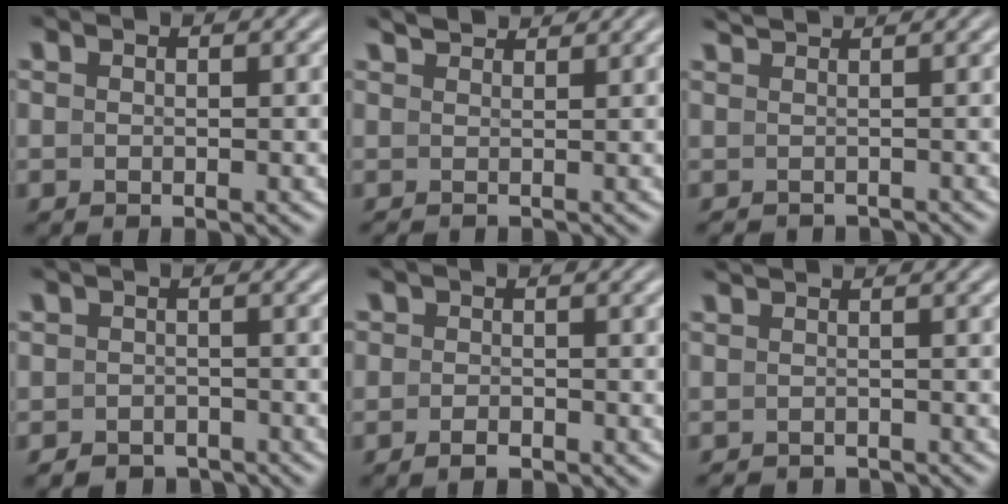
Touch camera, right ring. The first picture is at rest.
{"total": 1.3, "force": [1.2, -0.1, 0.2], "torque": [0.004, -0.008, 0.033]}
{"total": 0.7, "force": [-0.7, -0.1, 0.2], "torque": [0.002, -0.012, 0.001]}
{"total": 3.9, "force": [-3.6, 1.5, -0.1], "torque": [0.006, -0.018, -0.055]}
{"total": 1.3, "force": [-1.2, 0.4, 0.0], "torque": [0.004, -0.006, -0.020]}
{"total": 1.9, "force": [-1.9, -0.1, -0.2], "torque": [0.005, -0.014, -0.023]}